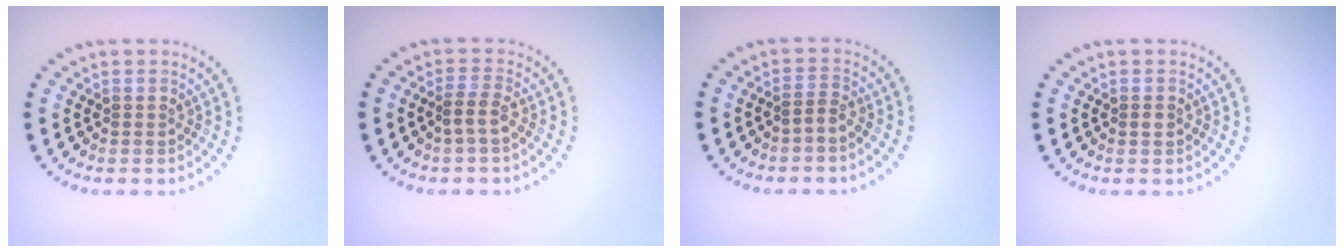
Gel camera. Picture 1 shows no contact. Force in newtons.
{"total": 1.7, "press": 1.3, "slide": 1.1}
{"total": 1.0, "press": 0.8, "slide": 0.7}
{"total": 0.8, "press": 0.7, "slide": 0.3}